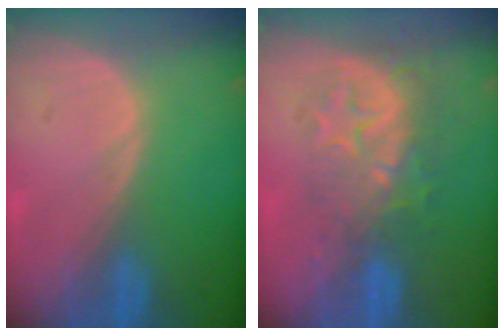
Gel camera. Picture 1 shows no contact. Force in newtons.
{"total": 9.2, "press": 7.9, "slide": 4.7}